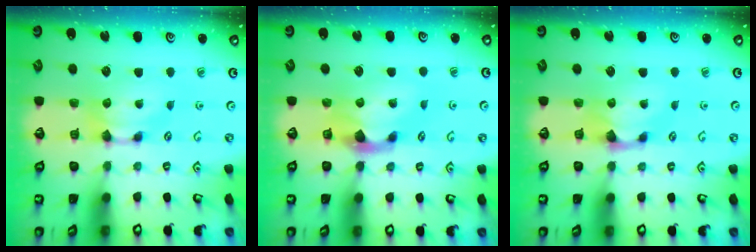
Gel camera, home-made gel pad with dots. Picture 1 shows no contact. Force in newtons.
{"total": 2.2, "press": 1.9, "slide": 1.2}
{"total": 0.6, "press": 0.2, "slide": 0.5}